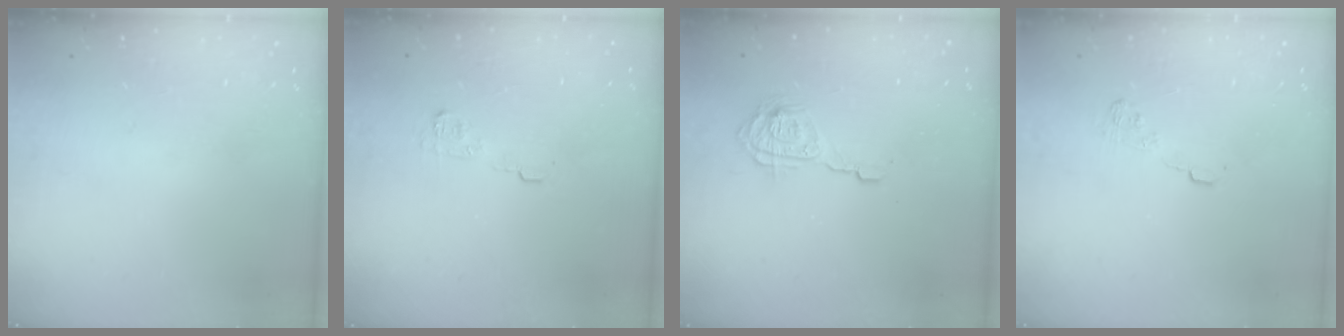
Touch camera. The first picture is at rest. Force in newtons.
{"total": 6.2, "press": 6.2, "slide": 0.5}
{"total": 10.3, "press": 10.3, "slide": 1.0}
{"total": 7.6, "press": 7.5, "slide": 1.0}